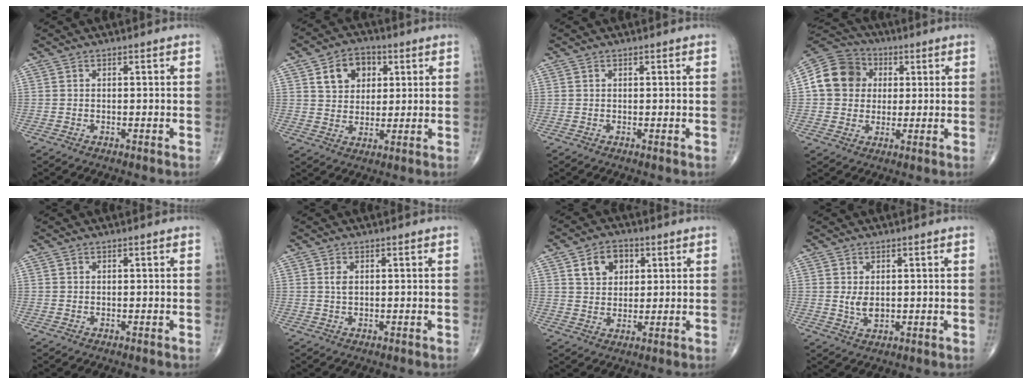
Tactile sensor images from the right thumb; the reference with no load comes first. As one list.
[{"total": 8.6, "force": [3.2, 6.6, 4.6], "torque": [-0.032, -0.007, 0.052]}, {"total": 0.0}, {"total": 12.2, "force": [1.9, 10.7, 5.4], "torque": [-0.079, 0.014, 0.023]}, {"total": 0.0}, {"total": 1.3, "force": [0.4, 0.7, 1.1], "torque": [-0.021, 0.003, 0.010]}, {"total": 7.1, "force": [2.8, 5.3, 3.8], "torque": [-0.027, -0.007, 0.046]}, {"total": 3.0, "force": [0.4, 1.7, 2.5], "torque": [-0.034, -0.009, 0.014]}]